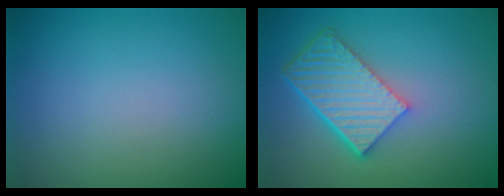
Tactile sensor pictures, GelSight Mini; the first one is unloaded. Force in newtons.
{"total": 6.7, "press": 4.7, "slide": 4.8}